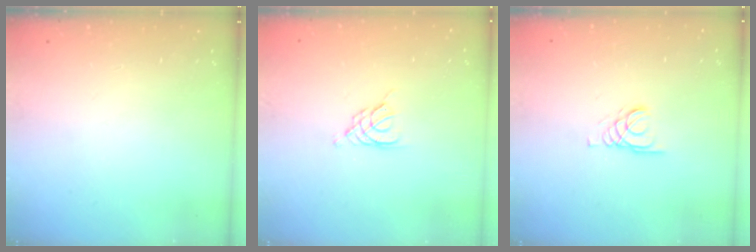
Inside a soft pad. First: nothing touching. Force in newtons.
{"total": 3.9, "press": 3.8, "slide": 0.7}
{"total": 1.4, "press": 1.3, "slide": 0.2}